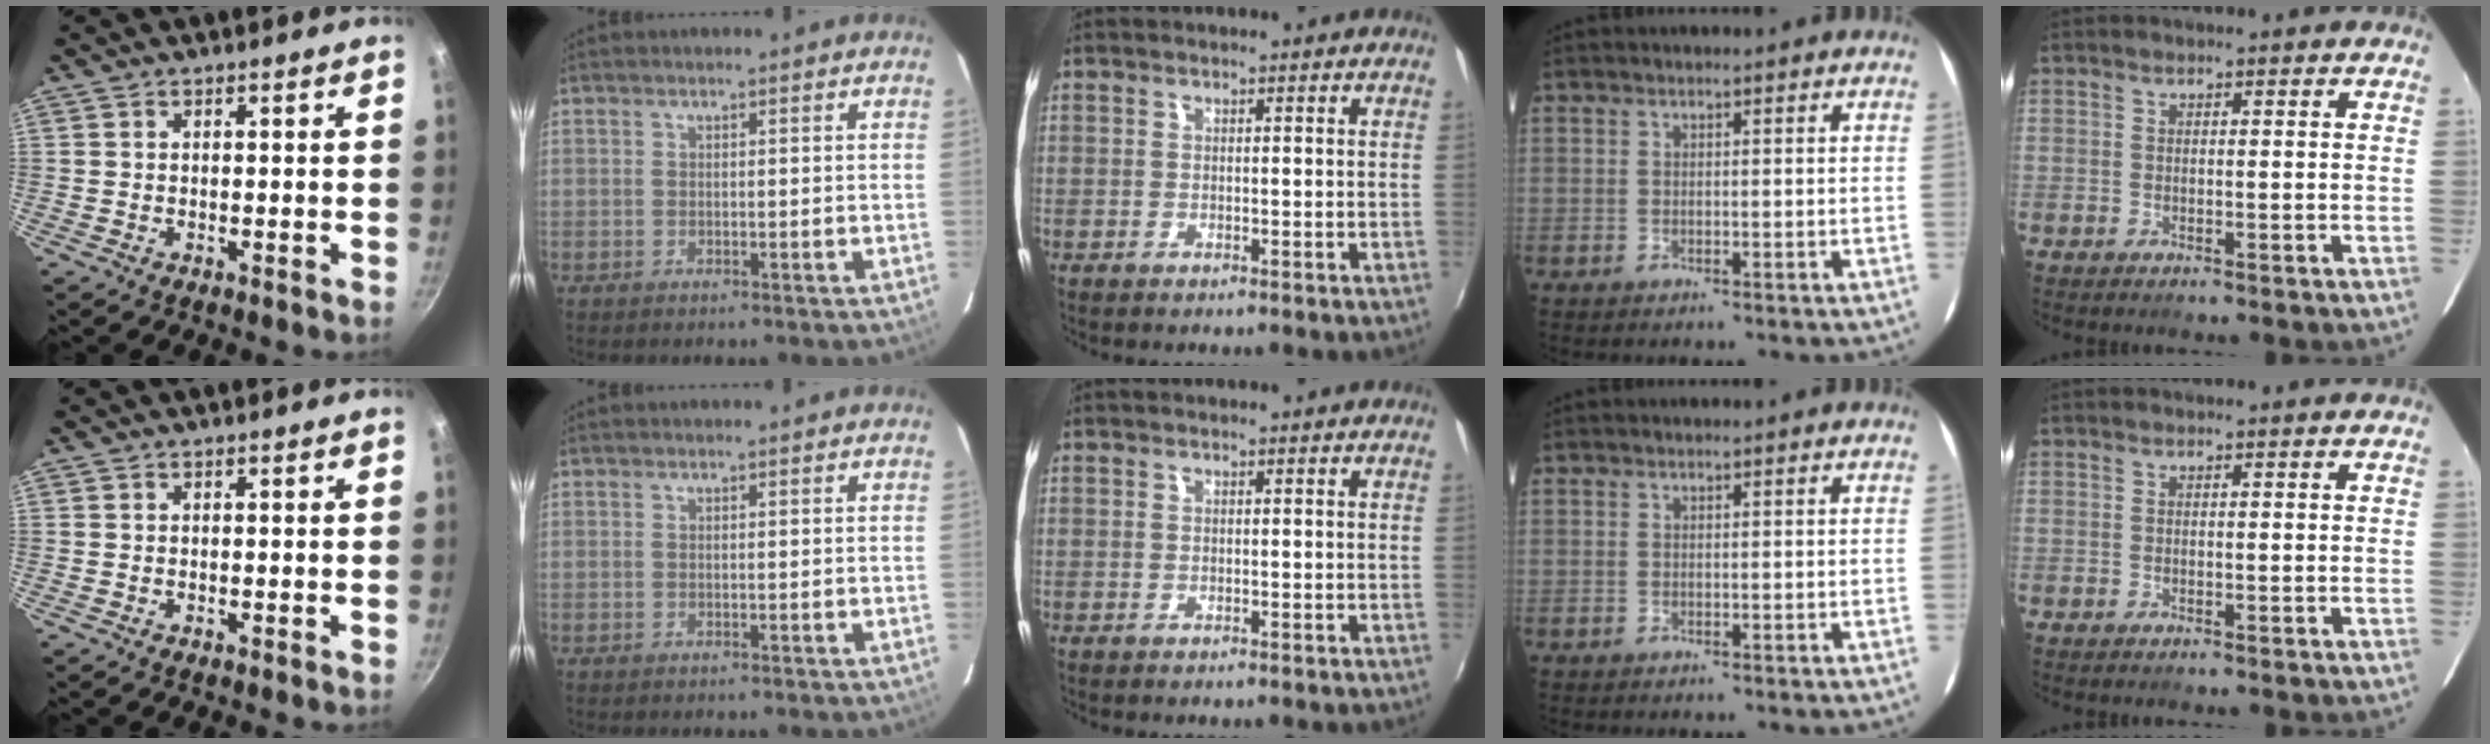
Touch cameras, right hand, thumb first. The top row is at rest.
{}